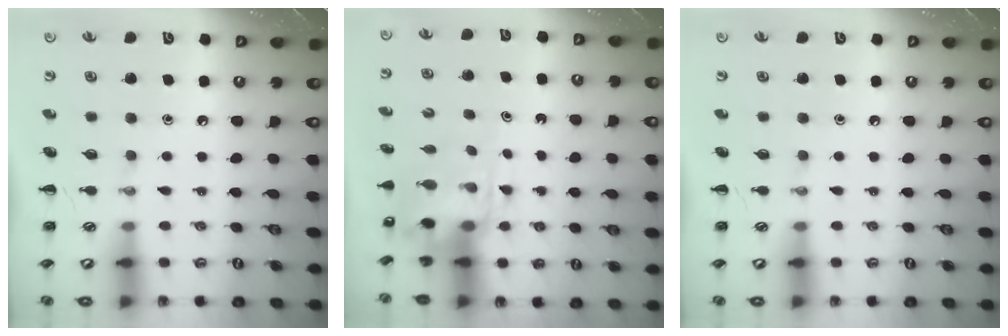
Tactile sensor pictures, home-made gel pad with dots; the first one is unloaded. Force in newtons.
{"total": 5.0, "press": 4.9, "slide": 0.8}
{"total": 0.0}